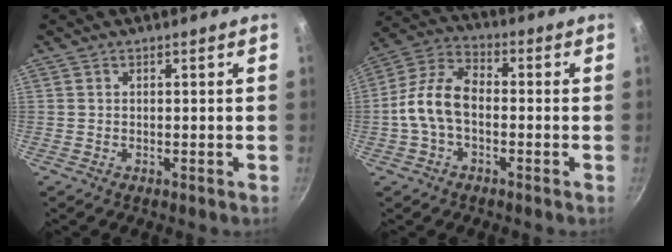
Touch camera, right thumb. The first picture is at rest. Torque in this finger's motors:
{"motor_torque": [0.26, 1.02, 1.14, -0.35, 0.17]}